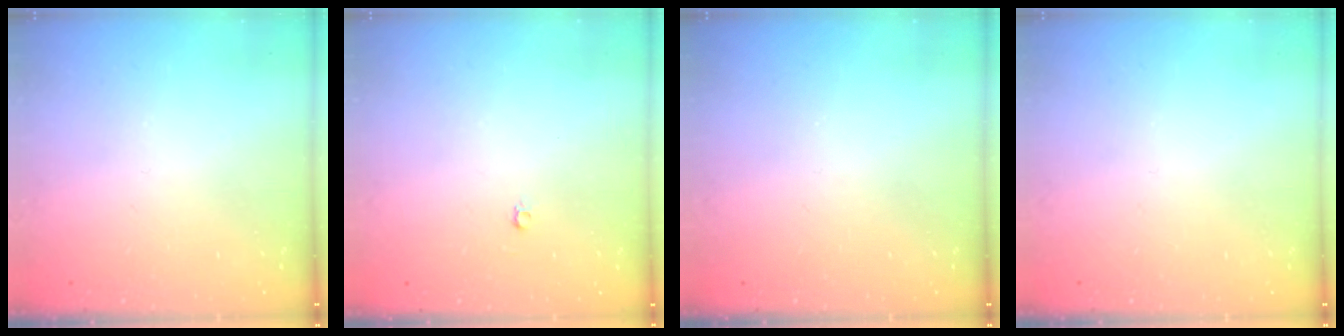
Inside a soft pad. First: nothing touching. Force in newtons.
{"total": 2.2, "press": 2.2, "slide": 0.2}
{"total": 0.0}
{"total": 0.0}